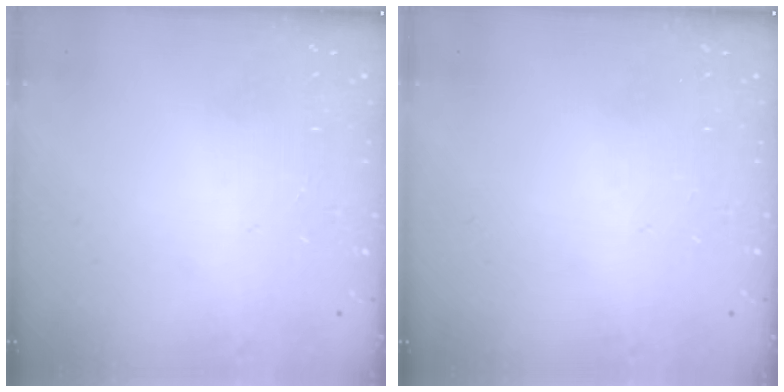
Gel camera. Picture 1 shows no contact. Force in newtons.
{"total": 0.0}